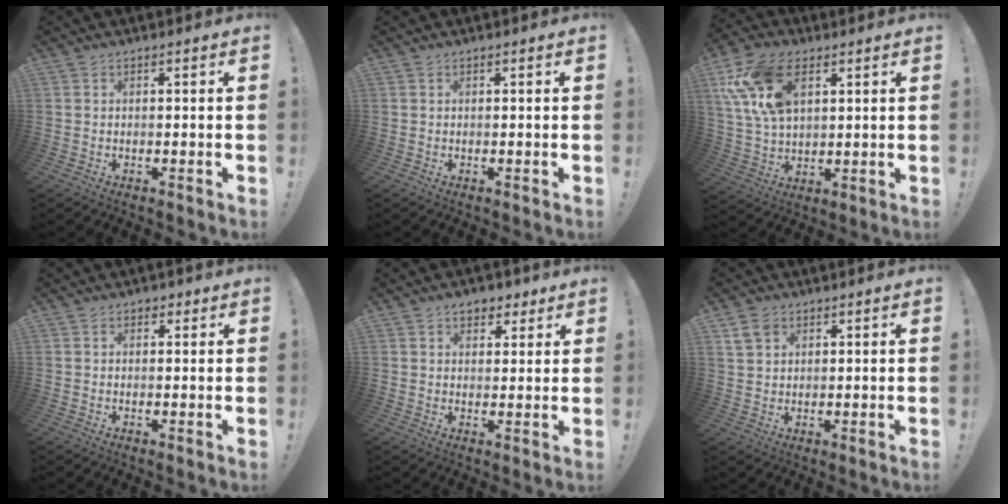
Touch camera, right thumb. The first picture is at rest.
{"total": 0.0}
{"total": 17.3, "force": [7.4, 10.6, 11.4], "torque": [-0.228, -0.019, 0.139]}
{"total": 1.6, "force": [0.7, 1.3, 0.5], "torque": [0.000, -0.002, 0.011]}
{"total": 5.3, "force": [3.3, 3.7, 1.9], "torque": [-0.014, -0.015, 0.059]}
{"total": 4.8, "force": [2.9, 3.4, 1.8], "torque": [-0.030, -0.008, 0.056]}